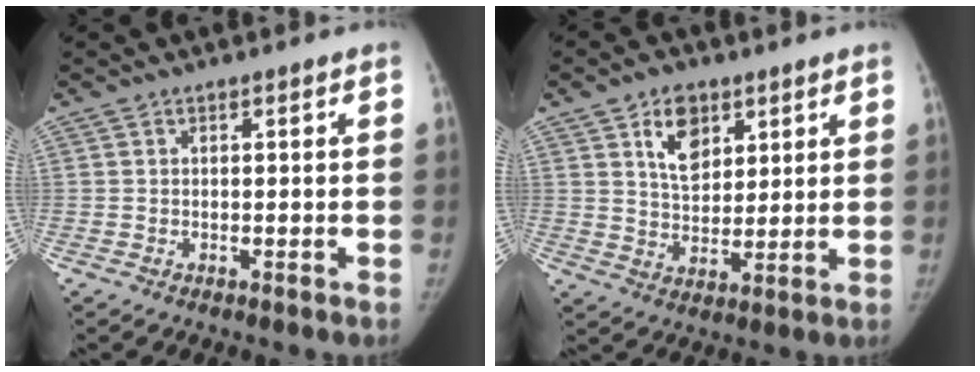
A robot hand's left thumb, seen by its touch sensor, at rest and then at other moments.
{"total": 8.4, "force": [4.1, 5.4, 4.9], "torque": [-0.051, -0.025, 0.072]}